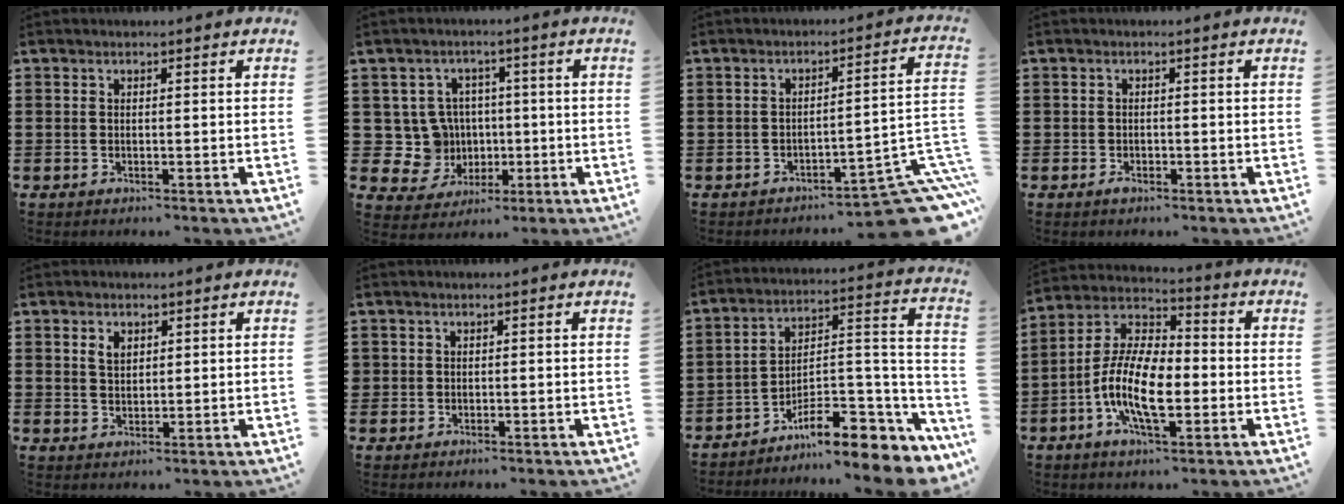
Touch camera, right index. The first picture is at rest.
{"total": 7.3, "force": [0.3, 7.0, 2.1], "torque": [-0.086, 0.011, 0.011]}
{"total": 9.4, "force": [-6.9, 1.9, 6.1], "torque": [-0.059, 0.005, -0.129]}
{"total": 0.9, "force": [-0.7, 0.5, 0.4], "torque": [-0.010, -0.003, -0.013]}
{"total": 2.3, "force": [1.2, 1.5, 1.2], "torque": [-0.029, 0.006, 0.022]}
{"total": 0.9, "force": [0.1, 0.8, 0.1], "torque": [-0.003, 0.006, 0.002]}
{"total": 10.0, "force": [-8.0, 3.0, 5.3], "torque": [-0.062, 0.016, -0.146]}
{"total": 12.1, "force": [-3.5, 5.4, 10.3], "torque": [-0.235, -0.006, -0.070]}